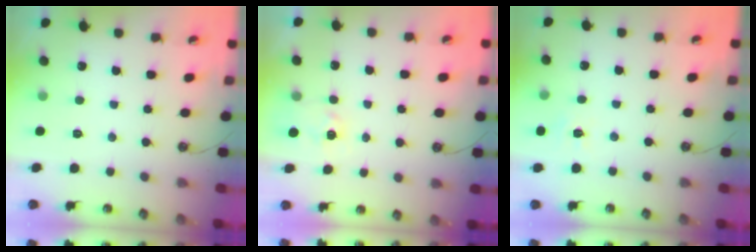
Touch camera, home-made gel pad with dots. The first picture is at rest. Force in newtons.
{"total": 3.7, "press": 3.6, "slide": 0.3}
{"total": 4.6, "press": 4.5, "slide": 0.6}